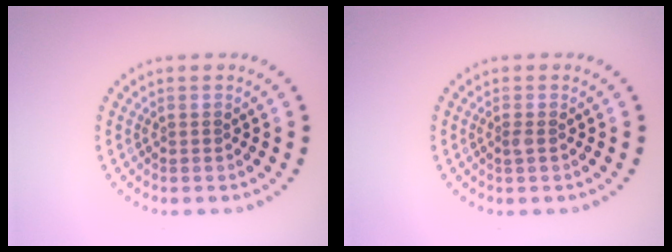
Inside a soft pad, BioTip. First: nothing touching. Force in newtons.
{"total": 0.7, "press": 0.6, "slide": 0.3}